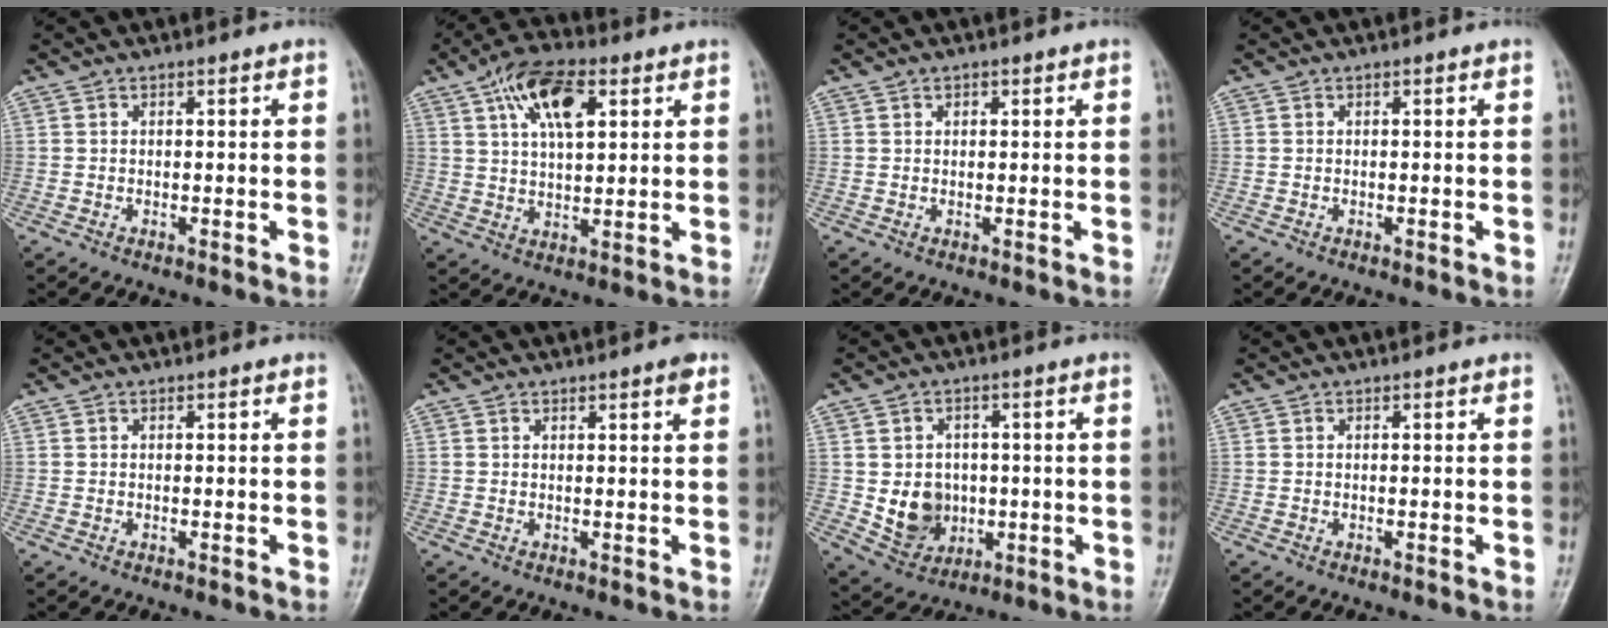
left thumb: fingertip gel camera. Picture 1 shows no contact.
{"total": 11.5, "force": [4.8, 5.5, 8.9], "torque": [-0.146, -0.003, 0.082]}
{"total": 0.9, "force": [0.5, 0.6, 0.4], "torque": [0.000, -0.002, 0.006]}
{"total": 0.0}
{"total": 0.0}
{"total": 1.7, "force": [1.1, 0.3, 1.3], "torque": [-0.017, -0.005, 0.014]}
{"total": 8.5, "force": [-0.5, 7.3, 4.3], "torque": [-0.036, -0.001, 0.006]}
{"total": 0.0}